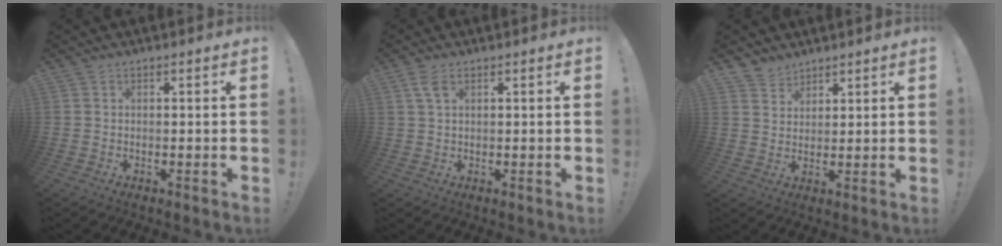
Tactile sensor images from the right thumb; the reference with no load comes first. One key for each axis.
{"total": 3.5, "fx": 1.6, "fy": 1.6, "fz": 2.7, "tx": -0.059, "ty": 0.003, "tz": 0.030}
{"total": 4.2, "fx": 3.5, "fy": 2.3, "fz": 0.0, "tx": -0.001, "ty": -0.026, "tz": 0.067}